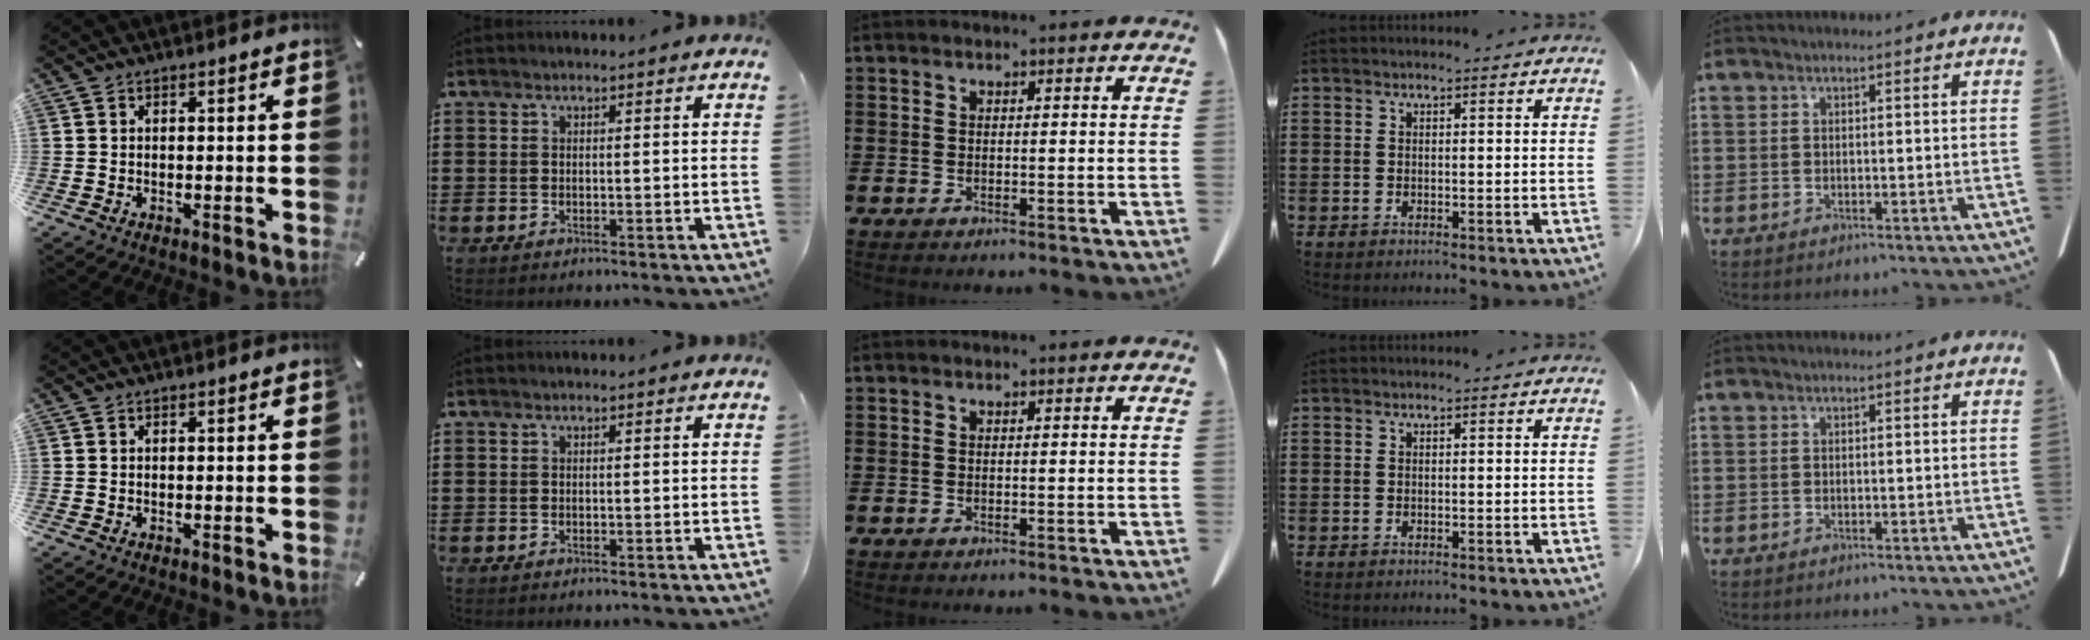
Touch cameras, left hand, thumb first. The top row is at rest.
{}